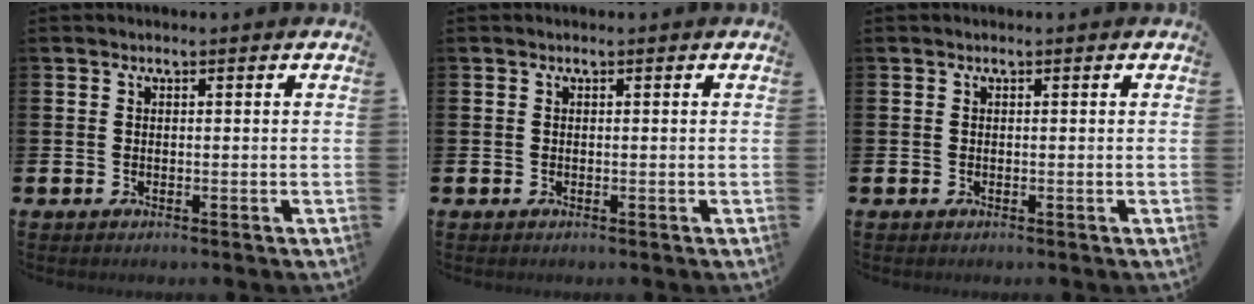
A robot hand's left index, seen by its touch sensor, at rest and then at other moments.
{"total": 0.0}
{"total": 0.0}